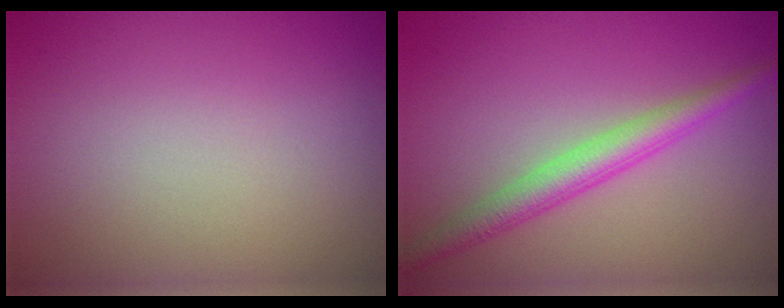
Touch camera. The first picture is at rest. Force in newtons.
{"total": 3.2, "press": 3.2, "slide": 0.2}